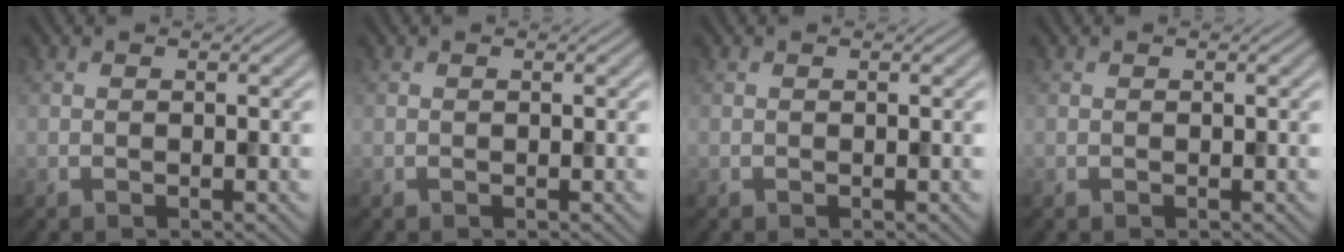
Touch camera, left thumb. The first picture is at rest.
{"total": 0.0}
{"total": 0.0}
{"total": 0.0}